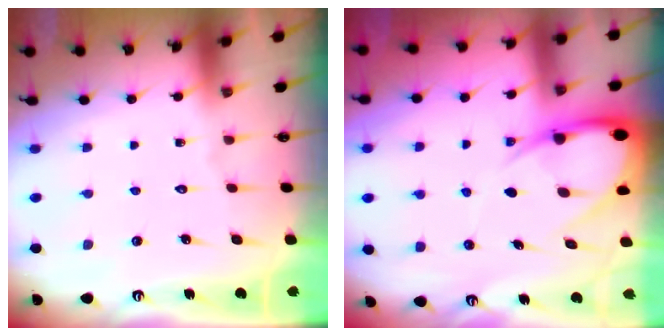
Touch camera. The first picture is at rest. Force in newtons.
{"total": 9.8, "press": 9.7, "slide": 1.1}